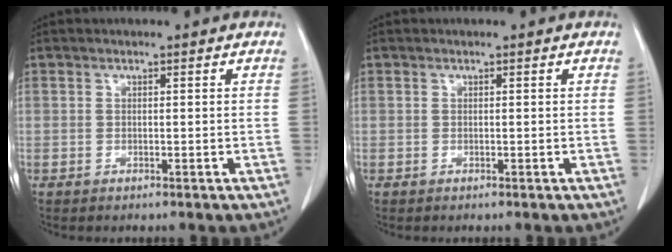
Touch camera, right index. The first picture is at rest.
{"total": 0.0}